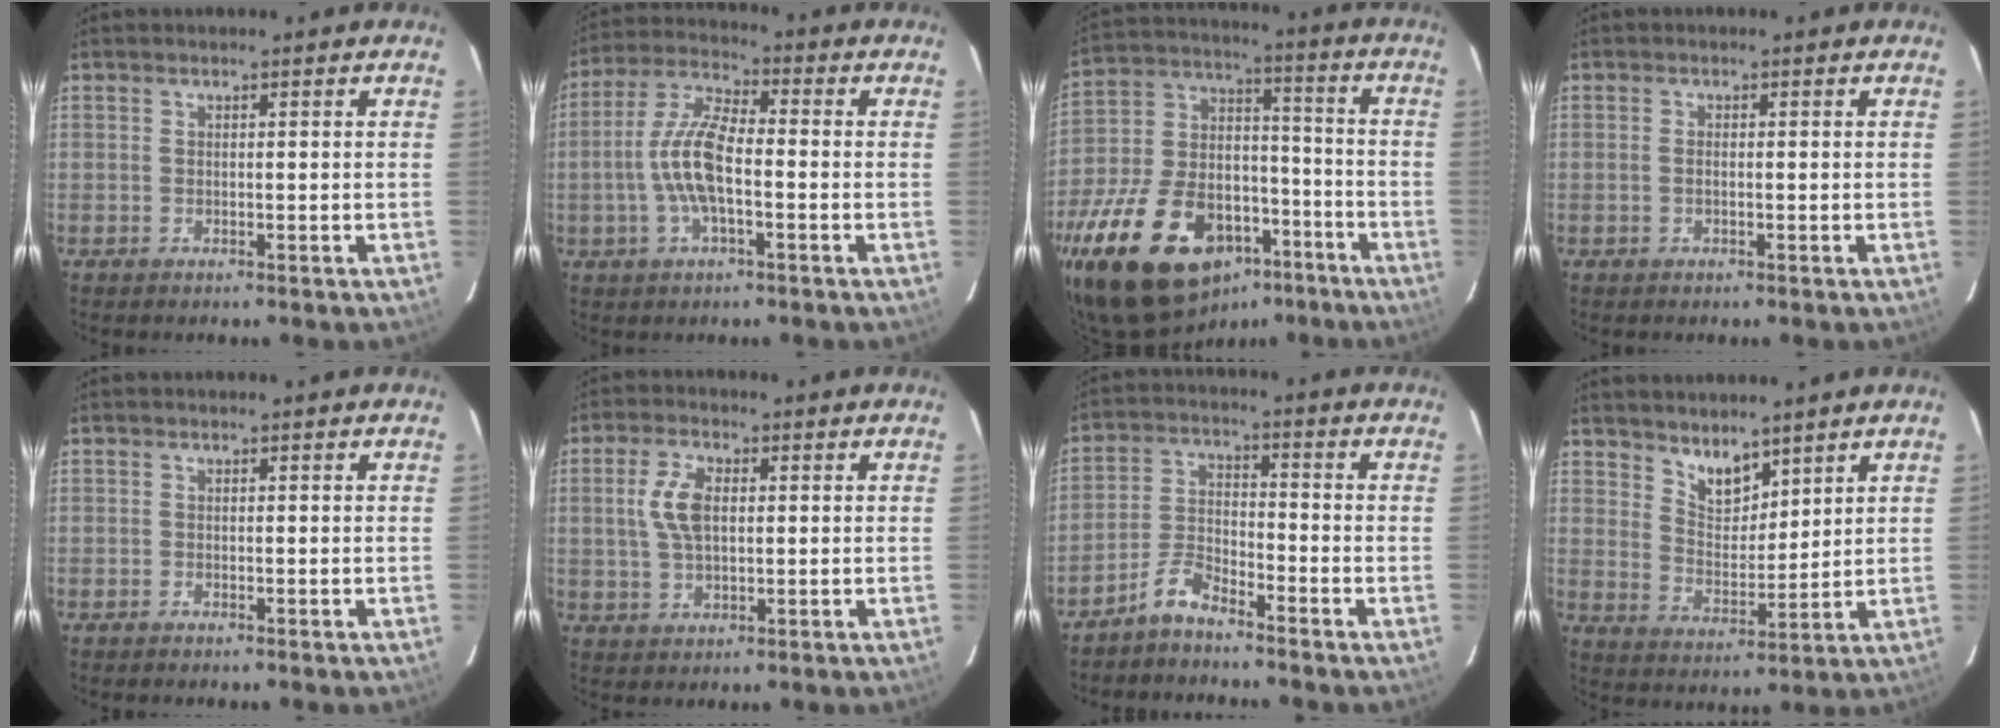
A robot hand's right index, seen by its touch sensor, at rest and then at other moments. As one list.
[{"total": 10.6, "force": [-2.1, 3.7, 9.7], "torque": [-0.205, 0.009, -0.044]}, {"total": 28.4, "force": [-16.2, 16.2, 16.7], "torque": [-0.355, 0.010, -0.246]}, {"total": 0.8, "force": [-0.2, 0.4, 0.7], "torque": [-0.016, 0.001, -0.005]}, {"total": 0.0}, {"total": 6.7, "force": [1.0, 3.7, 5.5], "torque": [-0.111, 0.009, 0.024]}, {"total": 5.2, "force": [-4.4, 1.3, 2.3], "torque": [-0.054, 0.014, -0.092]}, {"total": 6.7, "force": [5.3, 3.0, 2.8], "torque": [-0.038, -0.003, 0.102]}]